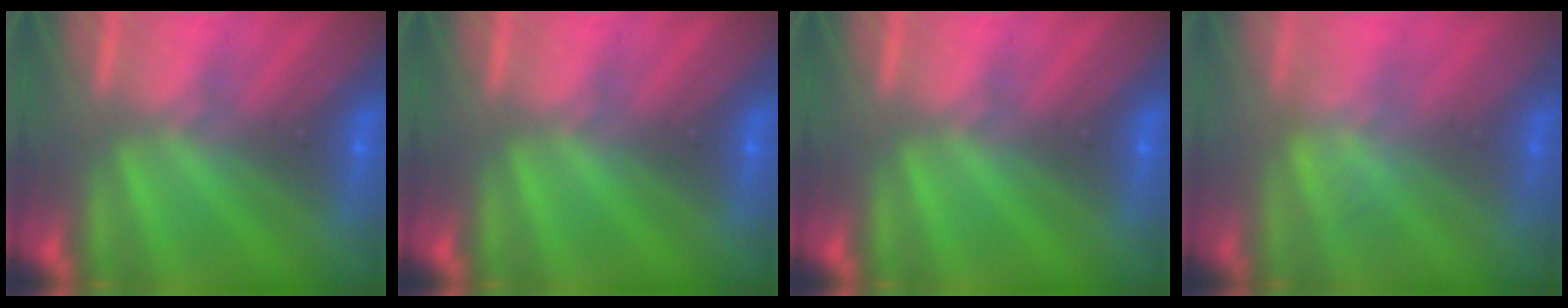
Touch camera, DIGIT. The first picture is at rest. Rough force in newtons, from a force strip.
{"total": 0.0}
{"total": 0.0}
{"total": 2.4}